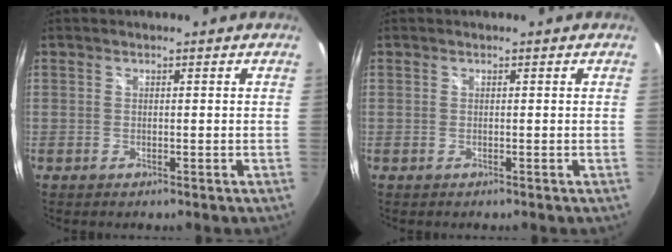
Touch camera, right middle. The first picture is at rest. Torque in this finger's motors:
{"motor_torque": [0.00, 0.00, 0.00, 0.00]}